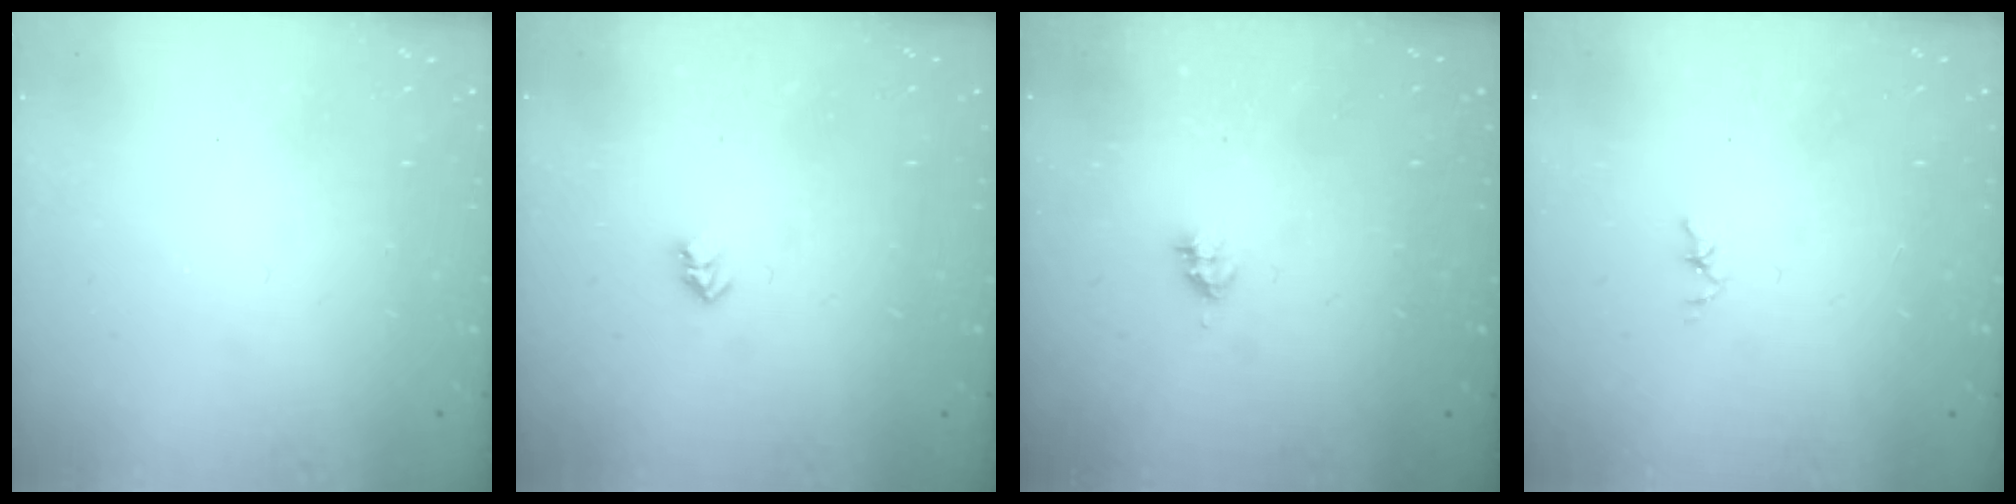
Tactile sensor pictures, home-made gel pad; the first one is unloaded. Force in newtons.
{"total": 2.6, "press": 2.6, "slide": 0.4}
{"total": 3.5, "press": 3.4, "slide": 0.5}
{"total": 1.8, "press": 1.7, "slide": 0.3}